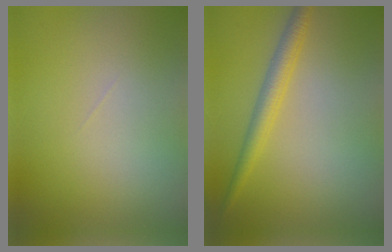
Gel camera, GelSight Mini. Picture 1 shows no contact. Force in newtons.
{"total": 2.5, "press": 2.5, "slide": 0.1}